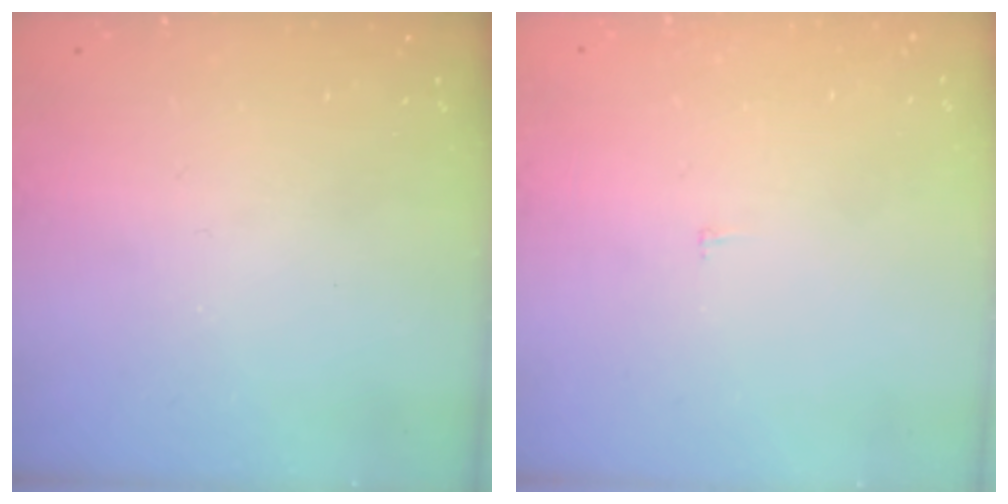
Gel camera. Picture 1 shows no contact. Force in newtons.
{"total": 2.3, "press": 2.3, "slide": 0.2}